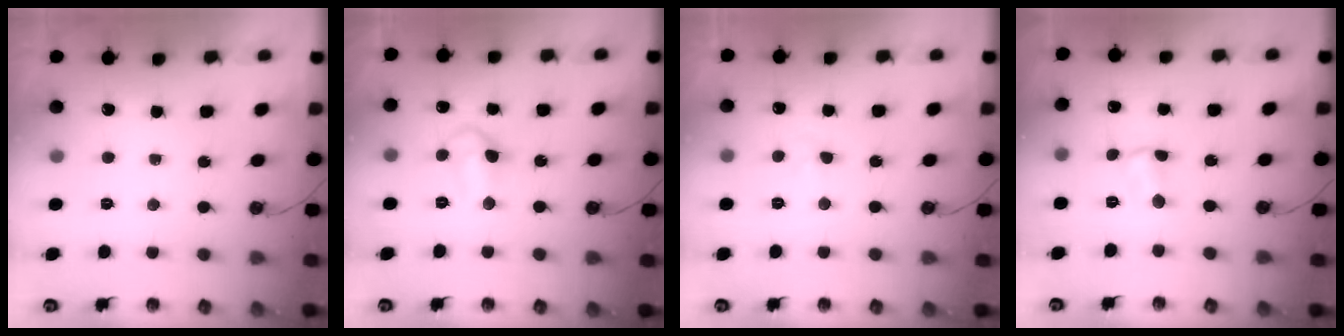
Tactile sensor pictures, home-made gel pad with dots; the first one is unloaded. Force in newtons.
{"total": 7.4, "press": 7.3, "slide": 1.3}
{"total": 5.0, "press": 3.6, "slide": 3.5}
{"total": 2.3, "press": 2.3, "slide": 0.3}